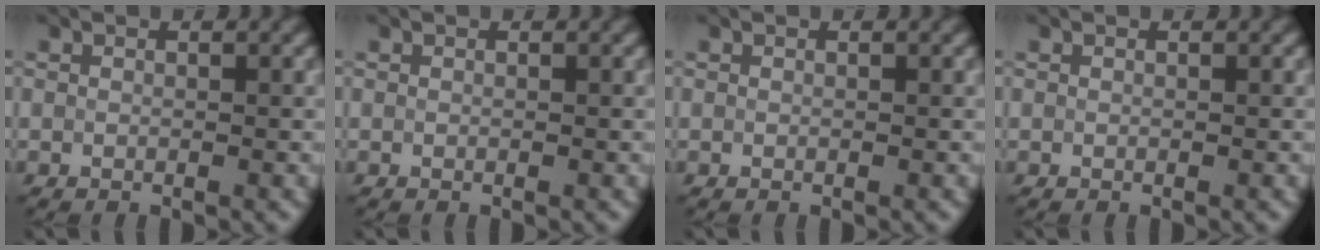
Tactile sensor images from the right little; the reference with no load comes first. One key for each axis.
{"total": 0.0}
{"total": 0.0}
{"total": 0.0}